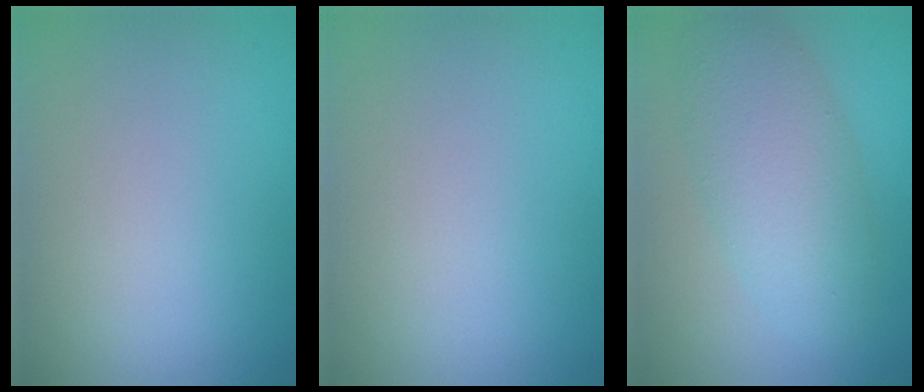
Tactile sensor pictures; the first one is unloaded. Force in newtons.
{"total": 0.0}
{"total": 5.5, "press": 5.5, "slide": 0.4}